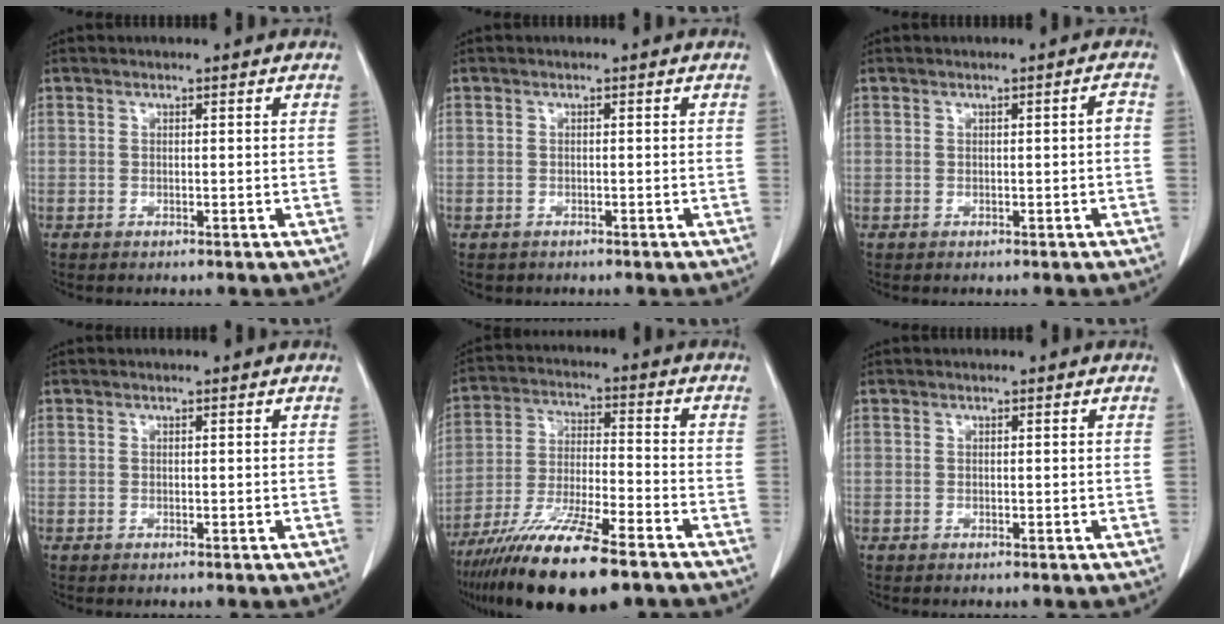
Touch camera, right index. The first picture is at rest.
{"total": 1.0, "force": [-0.6, 0.9, 0.0], "torque": [-0.010, 0.003, -0.005]}
{"total": 1.2, "force": [-0.2, 0.1, 1.1], "torque": [-0.013, 0.001, -0.002]}
{"total": 0.0}
{"total": 17.3, "force": [-12.0, 2.6, 12.1], "torque": [-0.224, -0.041, -0.214]}
{"total": 0.0}